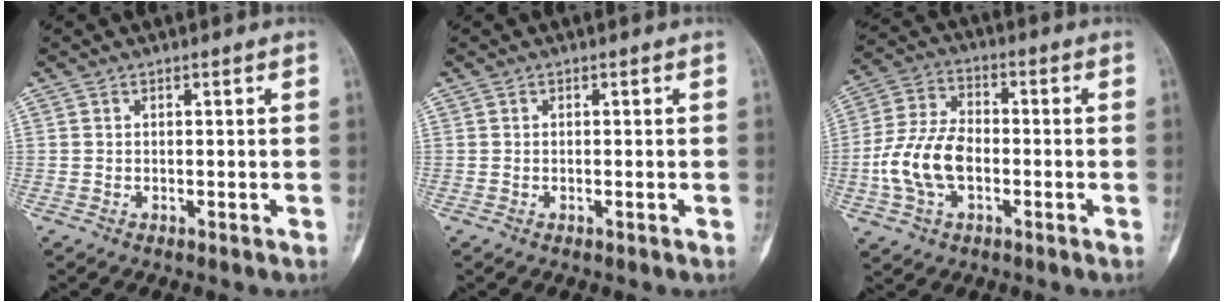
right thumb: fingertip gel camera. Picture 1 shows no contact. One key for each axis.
{"total": 0.0}
{"total": 12.0, "fx": -2.5, "fy": 7.4, "fz": 9.1, "tx": -0.184, "ty": 0.025, "tz": -0.051}